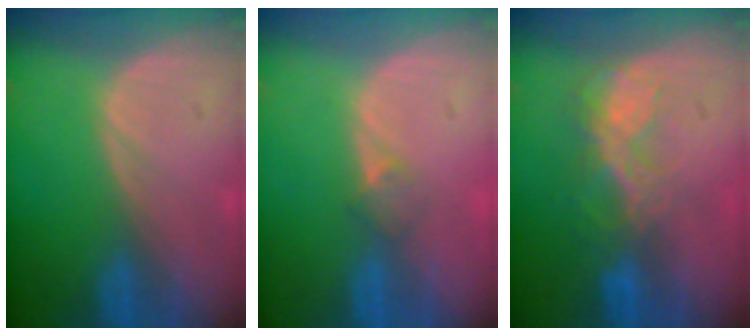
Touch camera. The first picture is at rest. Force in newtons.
{"total": 2.0, "press": 1.6, "slide": 1.1}
{"total": 6.8, "press": 5.8, "slide": 3.4}